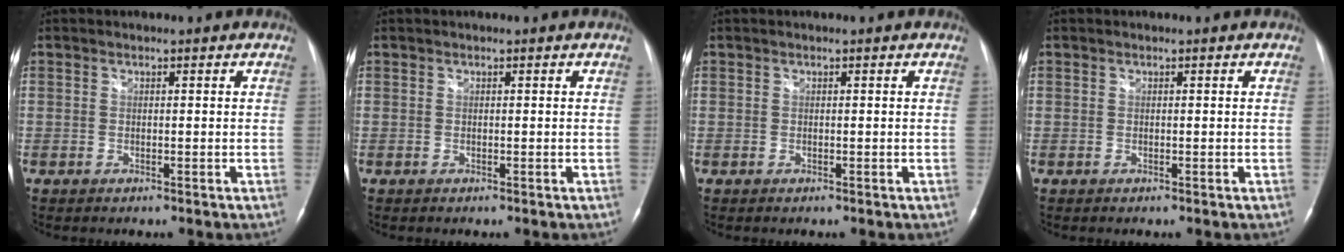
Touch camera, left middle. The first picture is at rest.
{"total": 0.0}
{"total": 0.0}
{"total": 0.0}